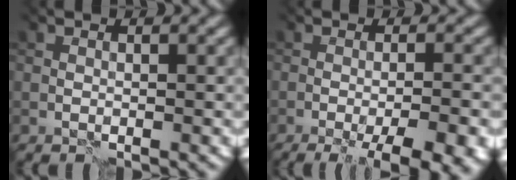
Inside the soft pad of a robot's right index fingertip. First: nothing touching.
{"total": 10.3, "force": [-4.9, 3.4, 8.4], "torque": [-0.069, 0.009, -0.052]}